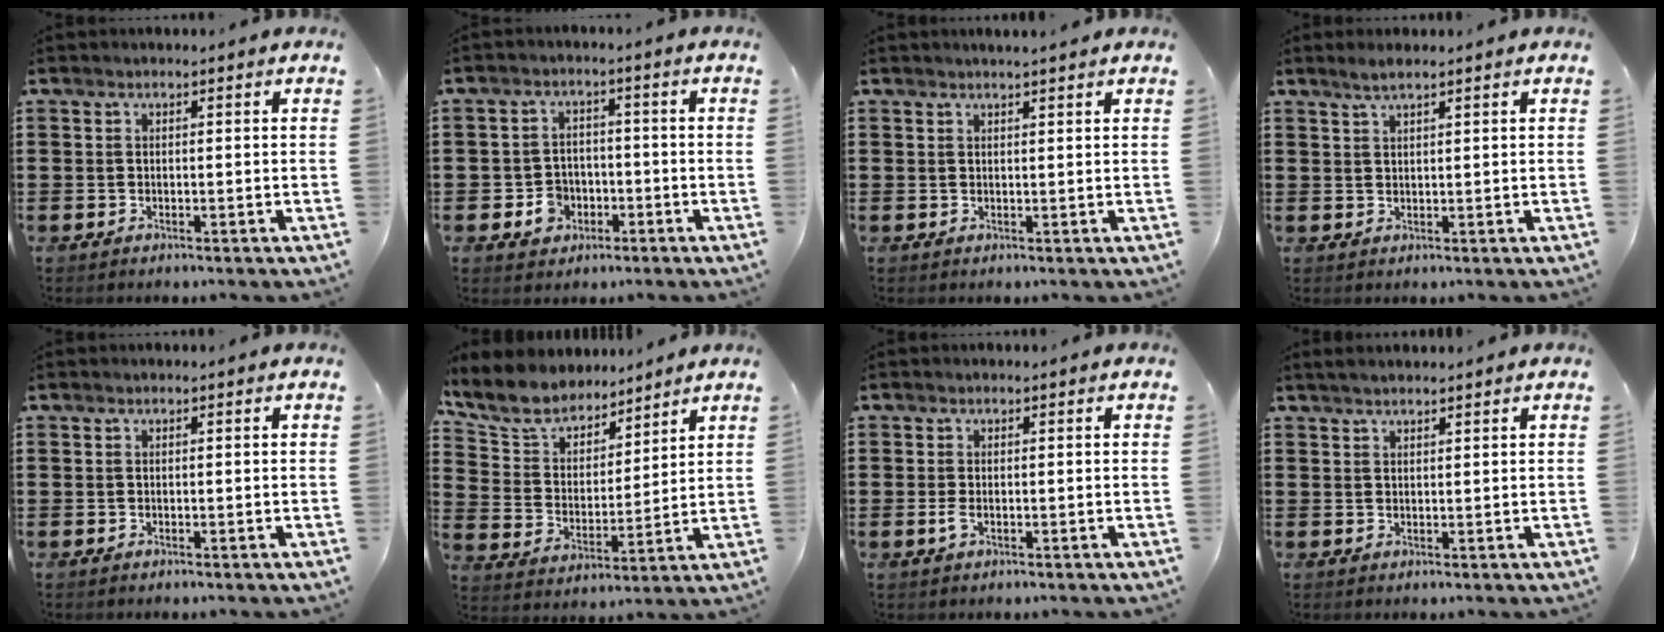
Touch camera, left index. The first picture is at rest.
{"total": 4.5, "force": [-2.0, 3.7, 1.6], "torque": [-0.035, 0.009, -0.036]}
{"total": 1.3, "force": [1.2, -0.1, 0.5], "torque": [-0.010, -0.001, 0.023]}
{"total": 1.9, "force": [1.5, 0.2, 1.2], "torque": [-0.025, 0.002, 0.027]}
{"total": 0.0}
{"total": 7.3, "force": [6.6, 2.7, 1.6], "torque": [-0.071, -0.035, 0.117]}
{"total": 1.5, "force": [-0.2, 0.6, 1.3], "torque": [-0.033, -0.004, -0.006]}
{"total": 1.5, "force": [1.4, 0.2, 0.5], "torque": [-0.012, 0.003, 0.026]}